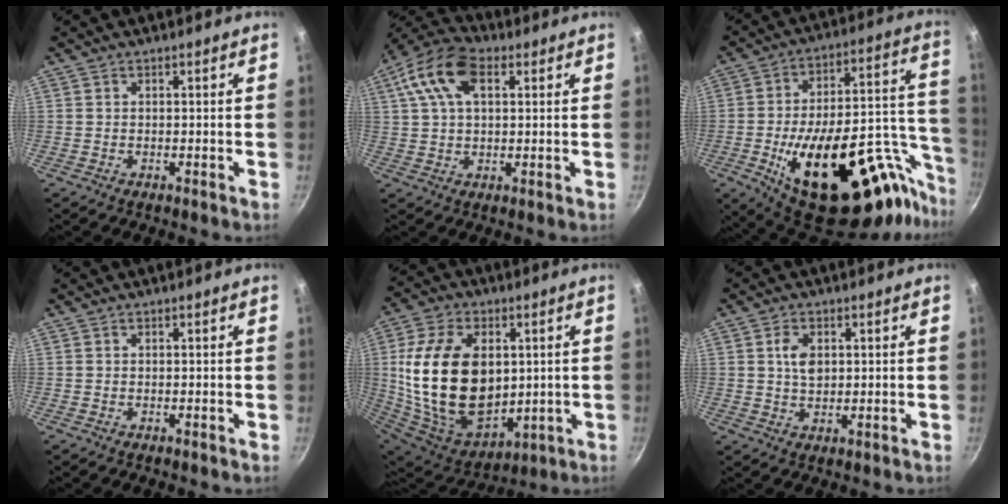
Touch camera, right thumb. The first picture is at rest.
{"total": 12.5, "force": [4.2, 7.1, 9.4], "torque": [-0.178, 0.017, 0.060]}
{"total": 35.1, "force": [-15.8, 15.2, 27.4], "torque": [-0.325, 0.074, -0.221]}
{"total": 0.0}
{"total": 25.9, "force": [2.4, 16.7, 19.7], "torque": [-0.345, -0.012, 0.064]}
{"total": 4.6, "force": [1.1, 3.0, 3.3], "torque": [-0.050, -0.004, 0.019]}